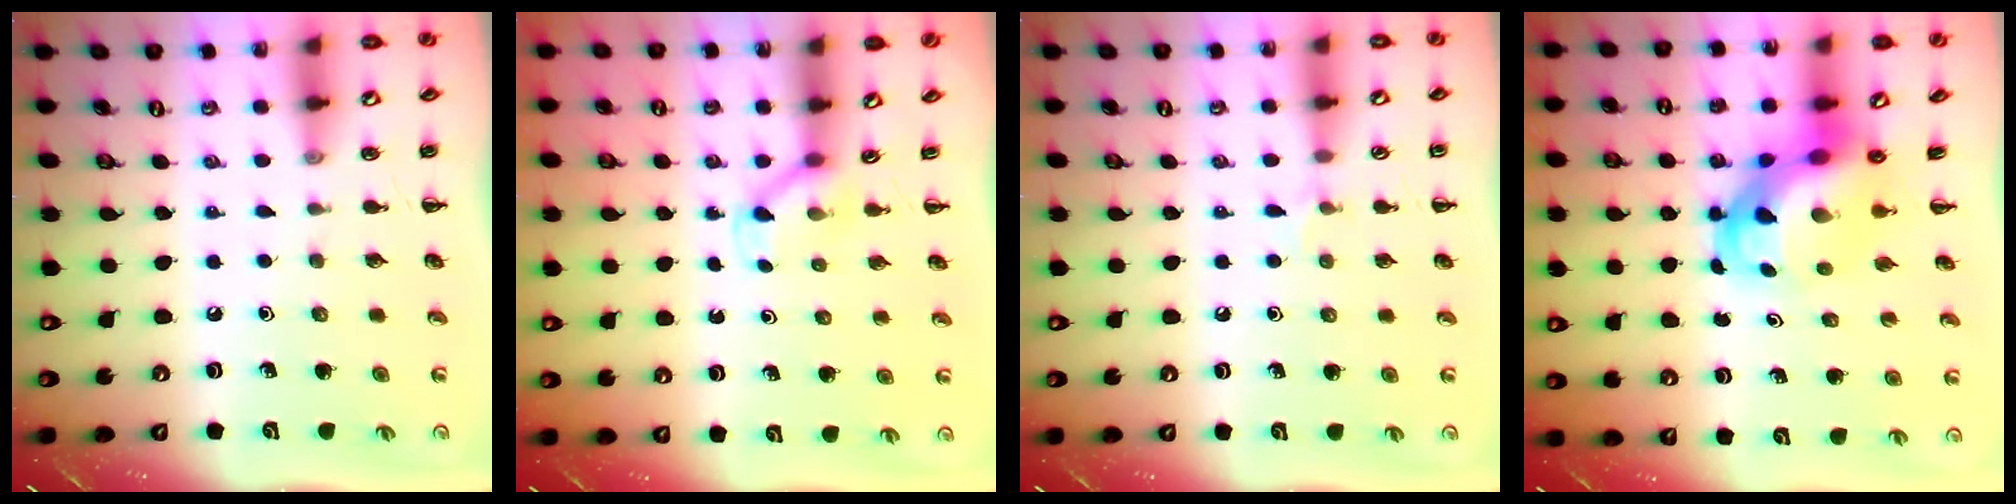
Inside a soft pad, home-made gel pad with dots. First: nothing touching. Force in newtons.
{"total": 3.1, "press": 2.9, "slide": 1.0}
{"total": 4.7, "press": 4.4, "slide": 1.6}
{"total": 6.5, "press": 6.2, "slide": 1.8}